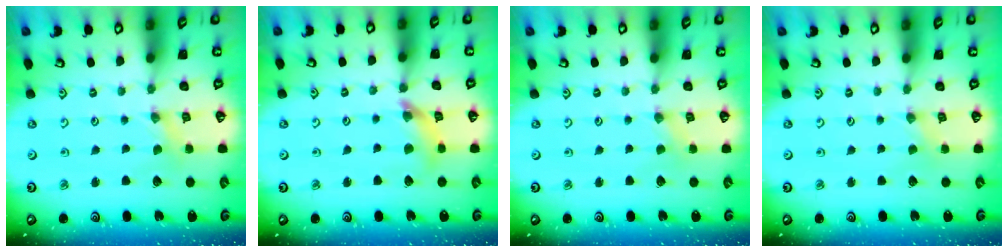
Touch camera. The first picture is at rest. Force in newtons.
{"total": 8.4, "press": 8.4, "slide": 0.8}
{"total": 0.0}
{"total": 0.0}